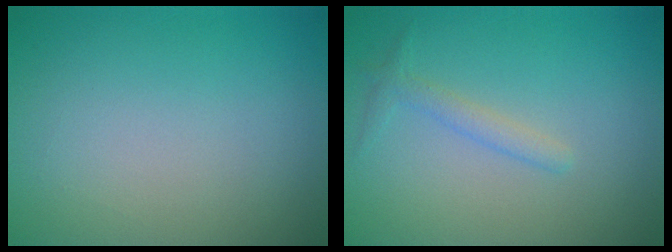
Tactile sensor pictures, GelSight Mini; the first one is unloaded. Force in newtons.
{"total": 1.4, "press": 1.4, "slide": 0.1}